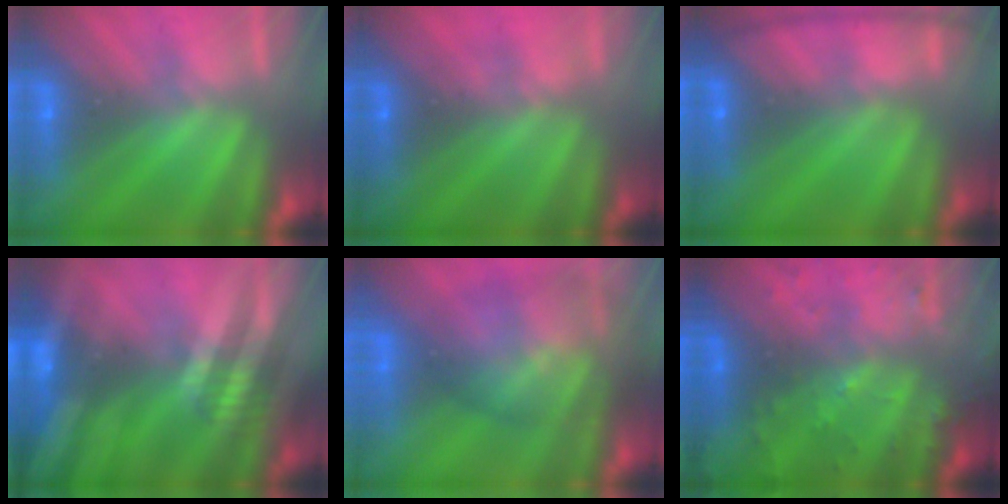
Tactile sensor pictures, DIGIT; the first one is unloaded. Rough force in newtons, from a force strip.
{"total": 3.3}
{"total": 8.0}
{"total": 8.6}
{"total": 7.8}
{"total": 8.5}